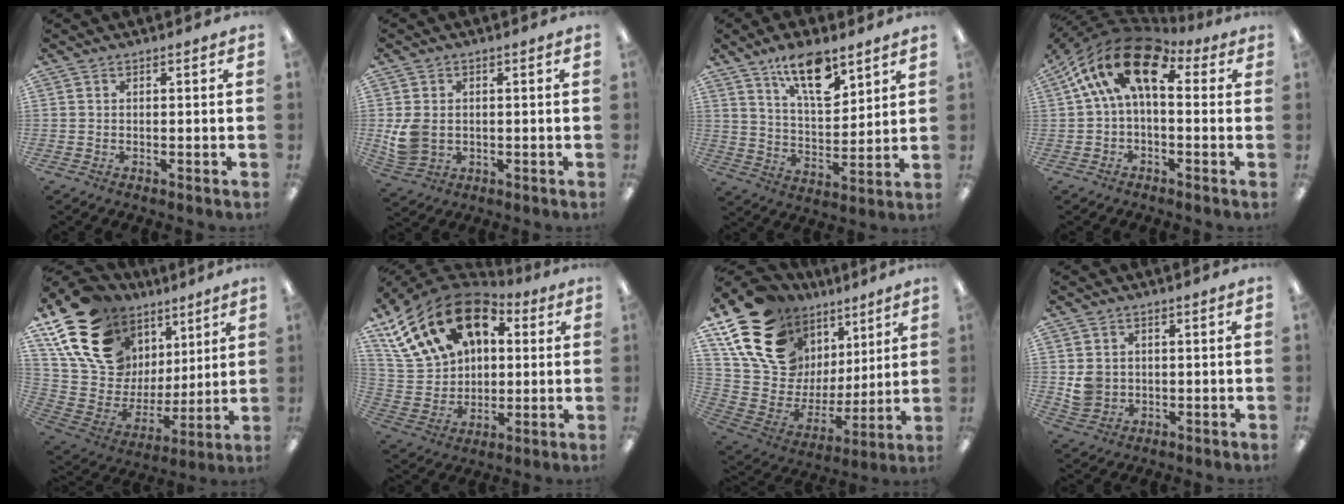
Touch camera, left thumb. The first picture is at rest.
{"total": 6.4, "force": [-0.1, 5.3, 3.7], "torque": [-0.078, 0.007, 0.001]}
{"total": 13.5, "force": [9.1, 5.3, 8.4], "torque": [-0.133, -0.046, 0.158]}
{"total": 17.4, "force": [4.7, 9.1, 14.1], "torque": [-0.266, -0.011, 0.082]}
{"total": 22.0, "force": [12.5, 14.6, 10.7], "torque": [-0.217, -0.067, 0.246]}
{"total": 23.3, "force": [10.2, 16.2, 13.3], "torque": [-0.250, -0.031, 0.185]}
{"total": 21.2, "force": [13.0, 13.6, 9.8], "torque": [-0.203, -0.079, 0.255]}
{"total": 5.0, "force": [0.6, 4.7, 1.4], "torque": [-0.018, 0.006, 0.013]}